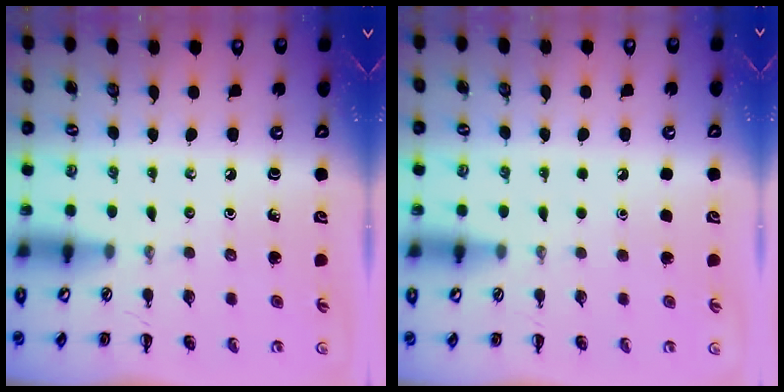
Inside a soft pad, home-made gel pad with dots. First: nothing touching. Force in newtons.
{"total": 1.8, "press": 1.8, "slide": 0.1}